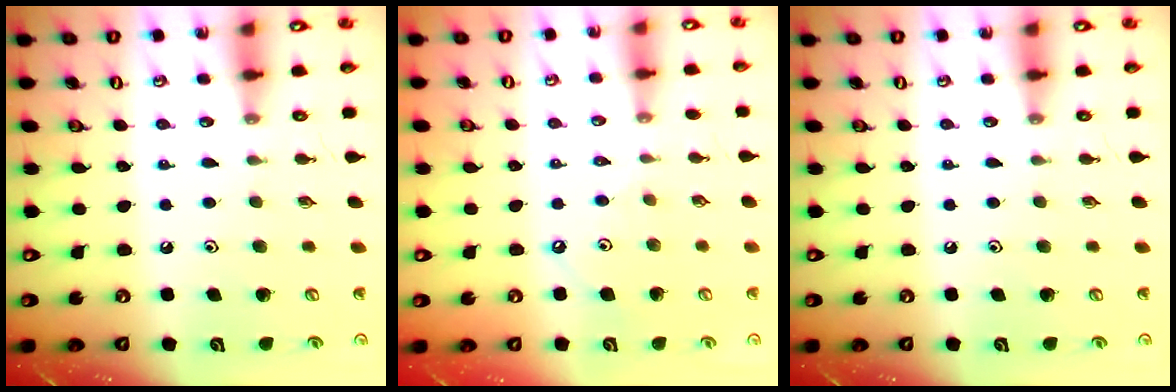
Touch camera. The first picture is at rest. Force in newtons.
{"total": 1.0, "press": 0.9, "slide": 0.2}
{"total": 0.0}